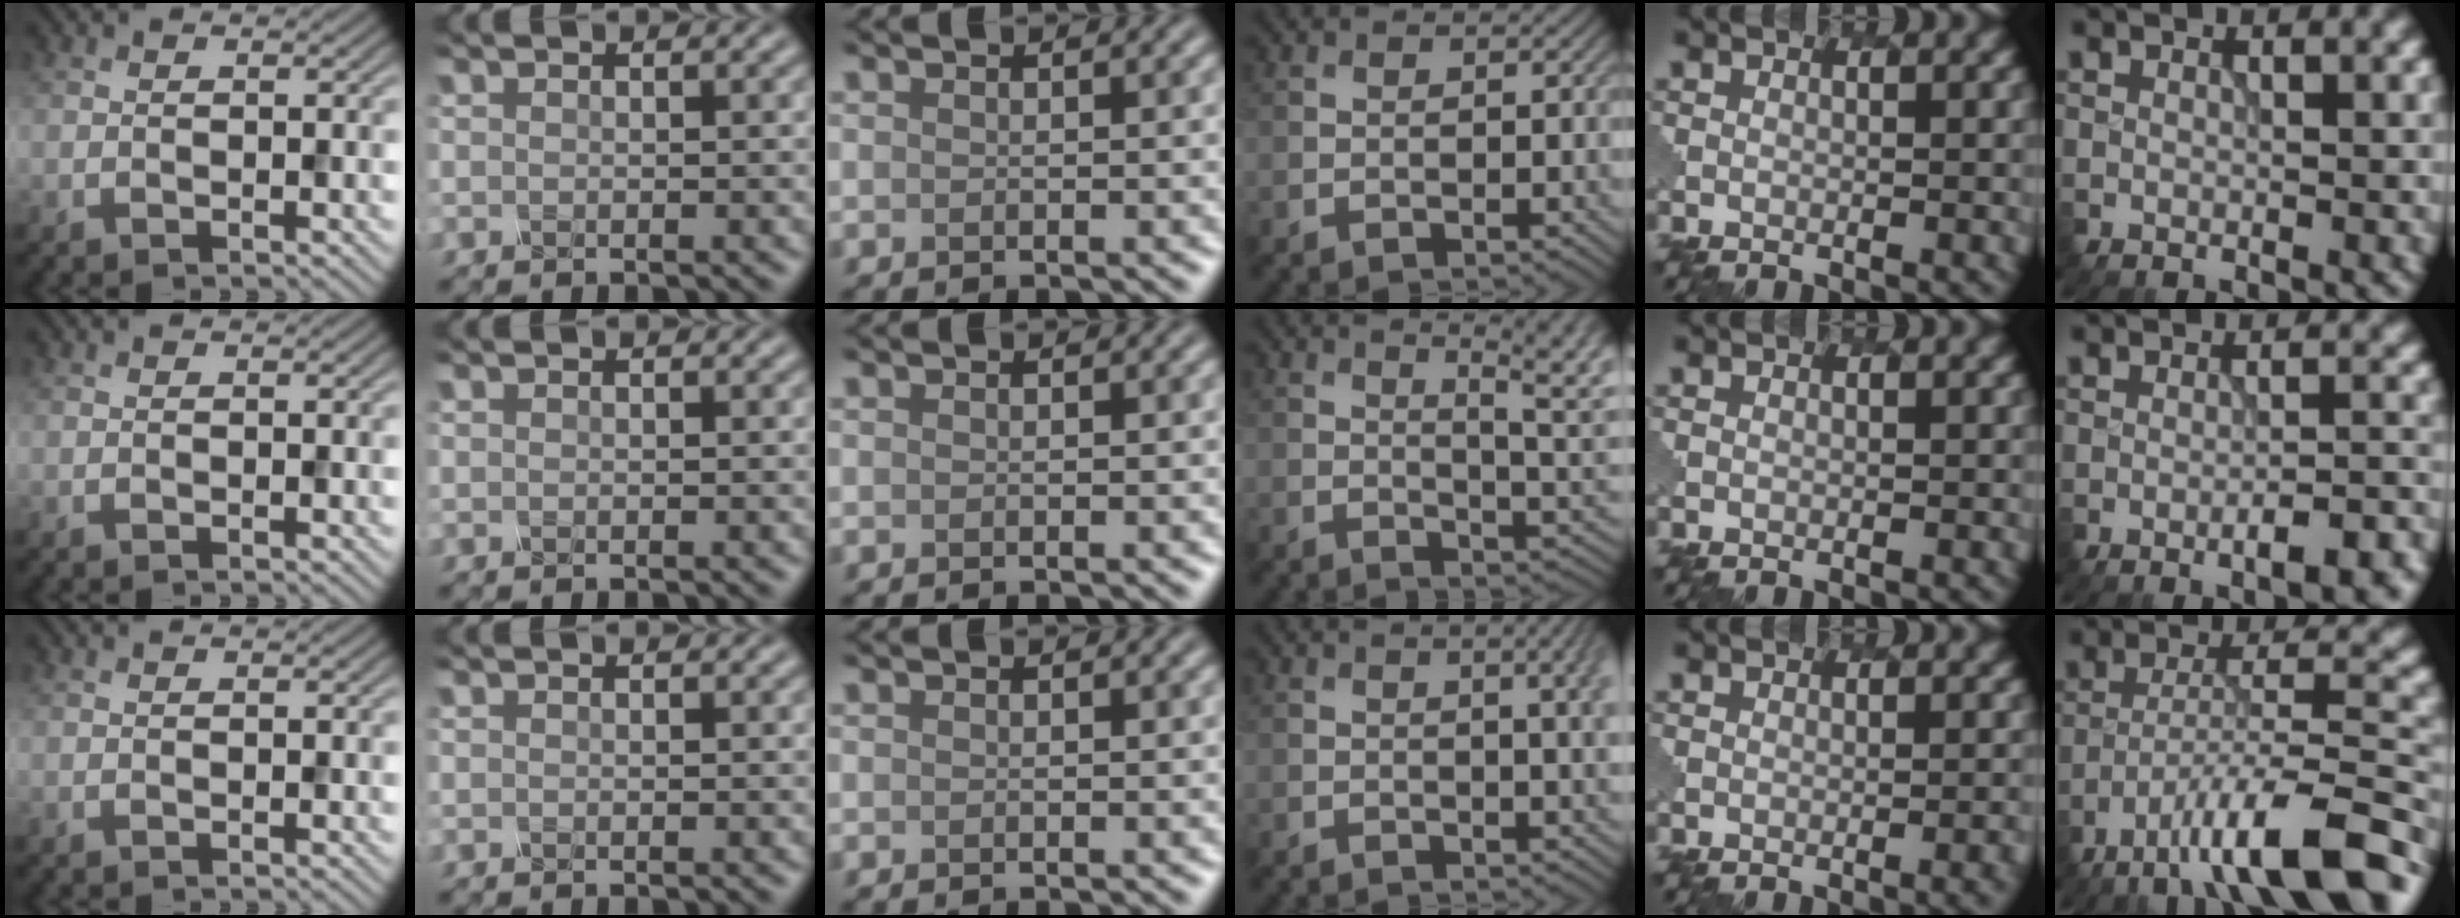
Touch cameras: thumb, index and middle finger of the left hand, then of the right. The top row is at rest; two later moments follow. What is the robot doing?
{"motion": "pour", "object": "mug"}